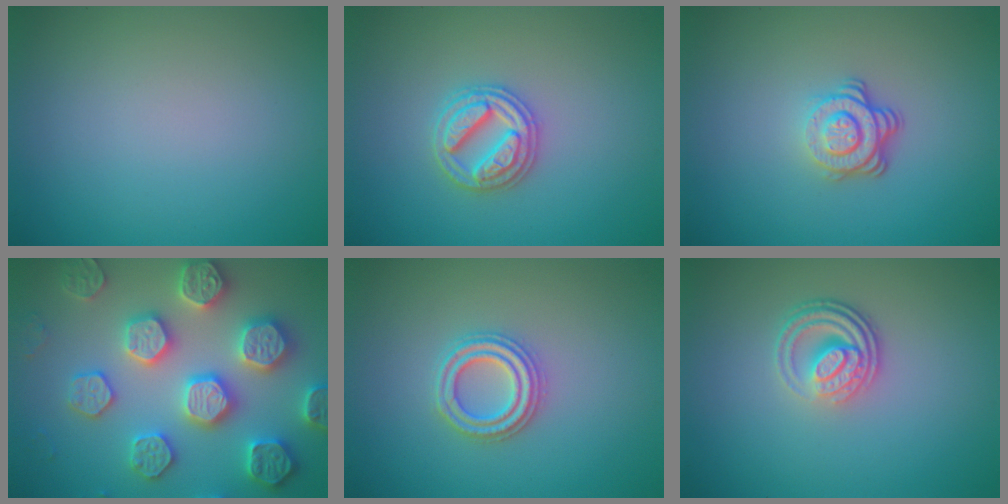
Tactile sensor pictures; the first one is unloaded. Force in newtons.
{"total": 3.2, "press": 3.2, "slide": 0.6}
{"total": 3.7, "press": 2.5, "slide": 2.6}
{"total": 7.8, "press": 7.7, "slide": 1.7}
{"total": 2.7, "press": 2.7, "slide": 0.5}
{"total": 3.9, "press": 2.7, "slide": 2.7}